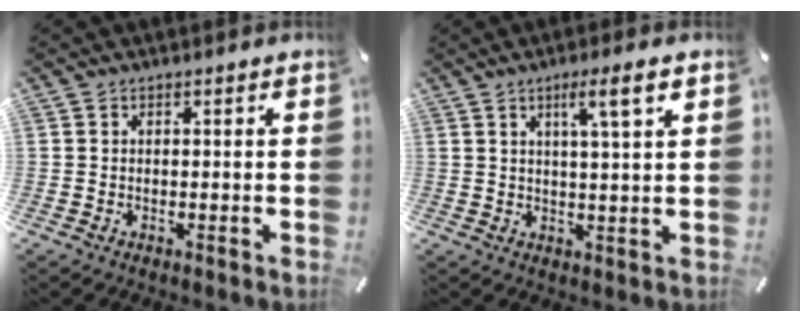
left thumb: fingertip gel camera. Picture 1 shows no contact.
{"total": 6.9, "force": [3.2, 0.4, 6.1], "torque": [-0.109, -0.006, 0.047]}